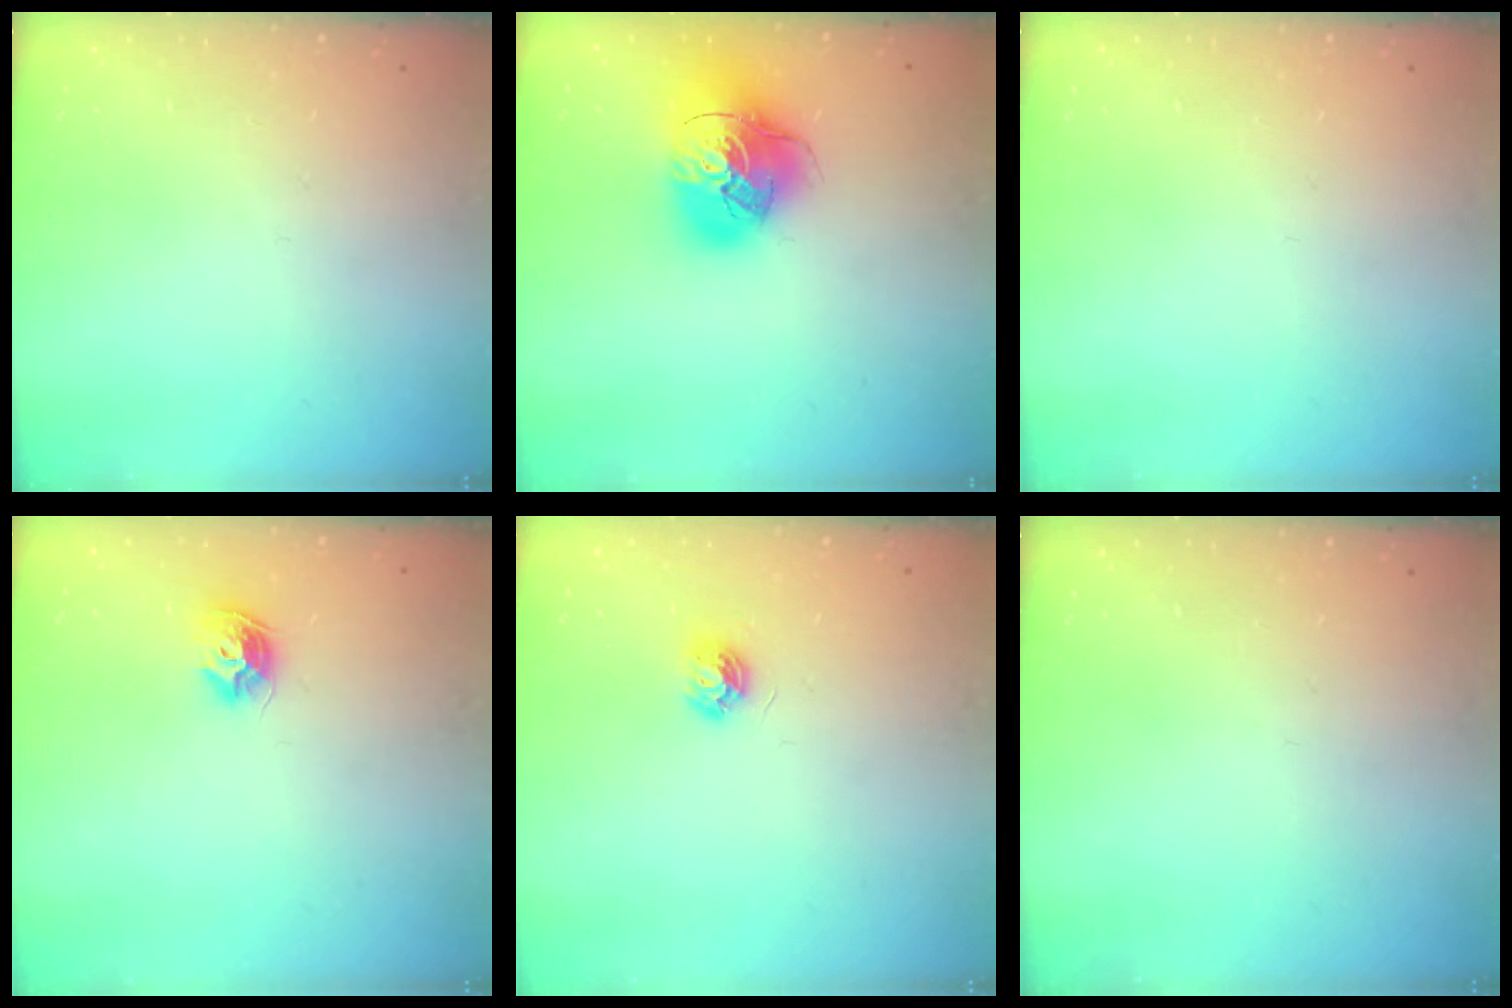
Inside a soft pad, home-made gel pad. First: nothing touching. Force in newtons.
{"total": 17.1, "press": 17.0, "slide": 2.5}
{"total": 0.0}
{"total": 8.8, "press": 8.8, "slide": 0.2}
{"total": 5.9, "press": 5.9, "slide": 0.5}
{"total": 0.0}